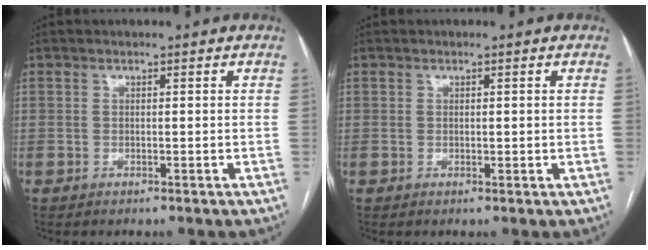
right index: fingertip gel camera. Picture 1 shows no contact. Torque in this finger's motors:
{"motor_torque": [-0.48, 0.83, -0.02, 0.02]}